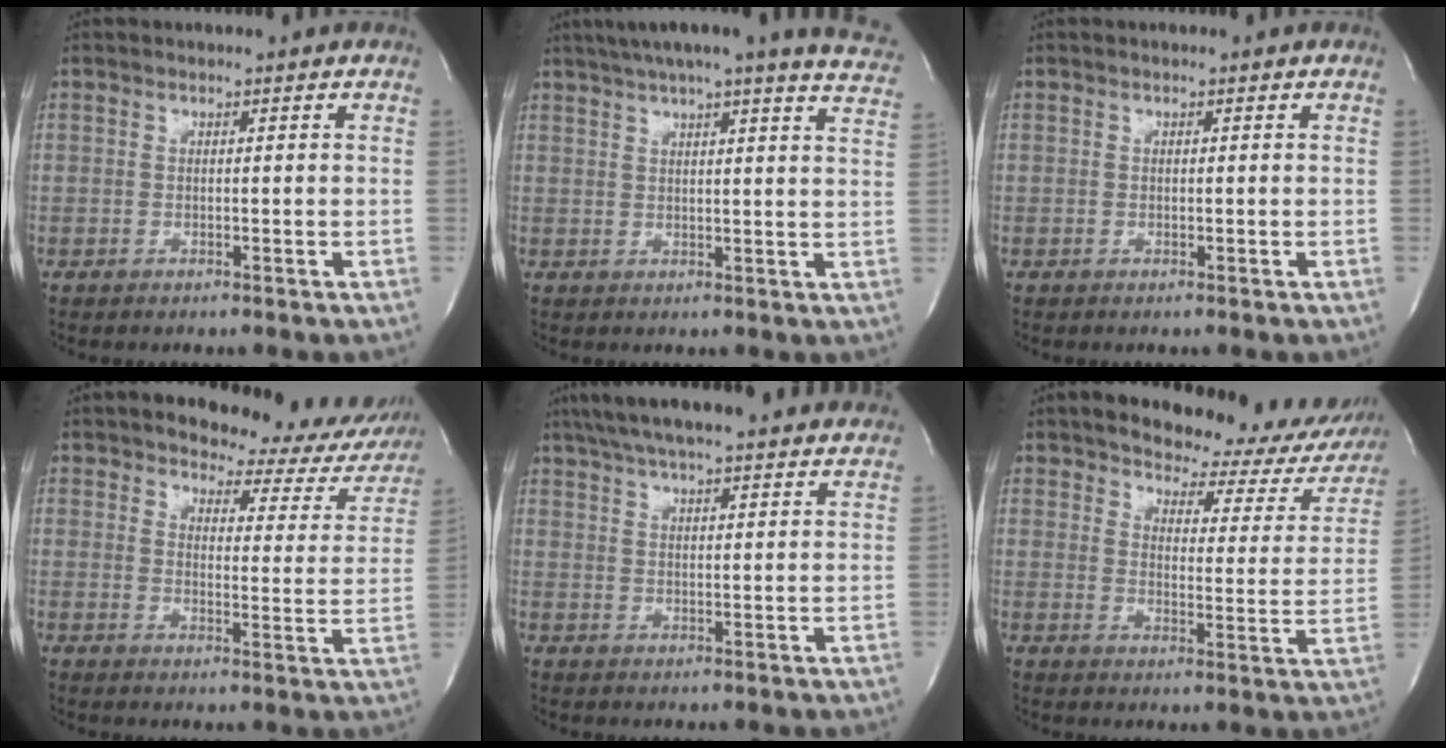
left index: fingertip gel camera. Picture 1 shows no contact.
{"total": 19.4, "force": [17.3, 0.4, 8.8], "torque": [-0.126, -0.030, 0.201]}
{"total": 0.0}
{"total": 16.4, "force": [14.8, 5.3, 4.4], "torque": [-0.021, -0.049, 0.153]}
{"total": 25.7, "force": [22.8, 2.9, 11.7], "torque": [-0.198, 0.016, 0.296]}
{"total": 18.9, "force": [17.2, 5.6, 5.4], "torque": [-0.044, -0.057, 0.189]}